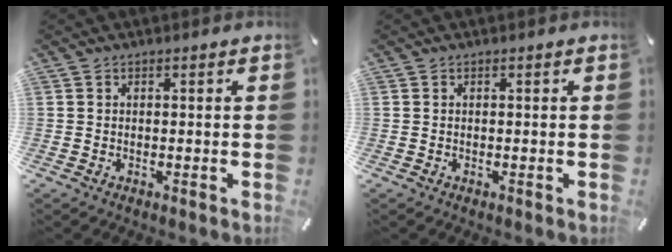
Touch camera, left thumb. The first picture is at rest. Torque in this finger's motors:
{"motor_torque": [0.00, 0.00, 0.00, 0.00, 0.00]}